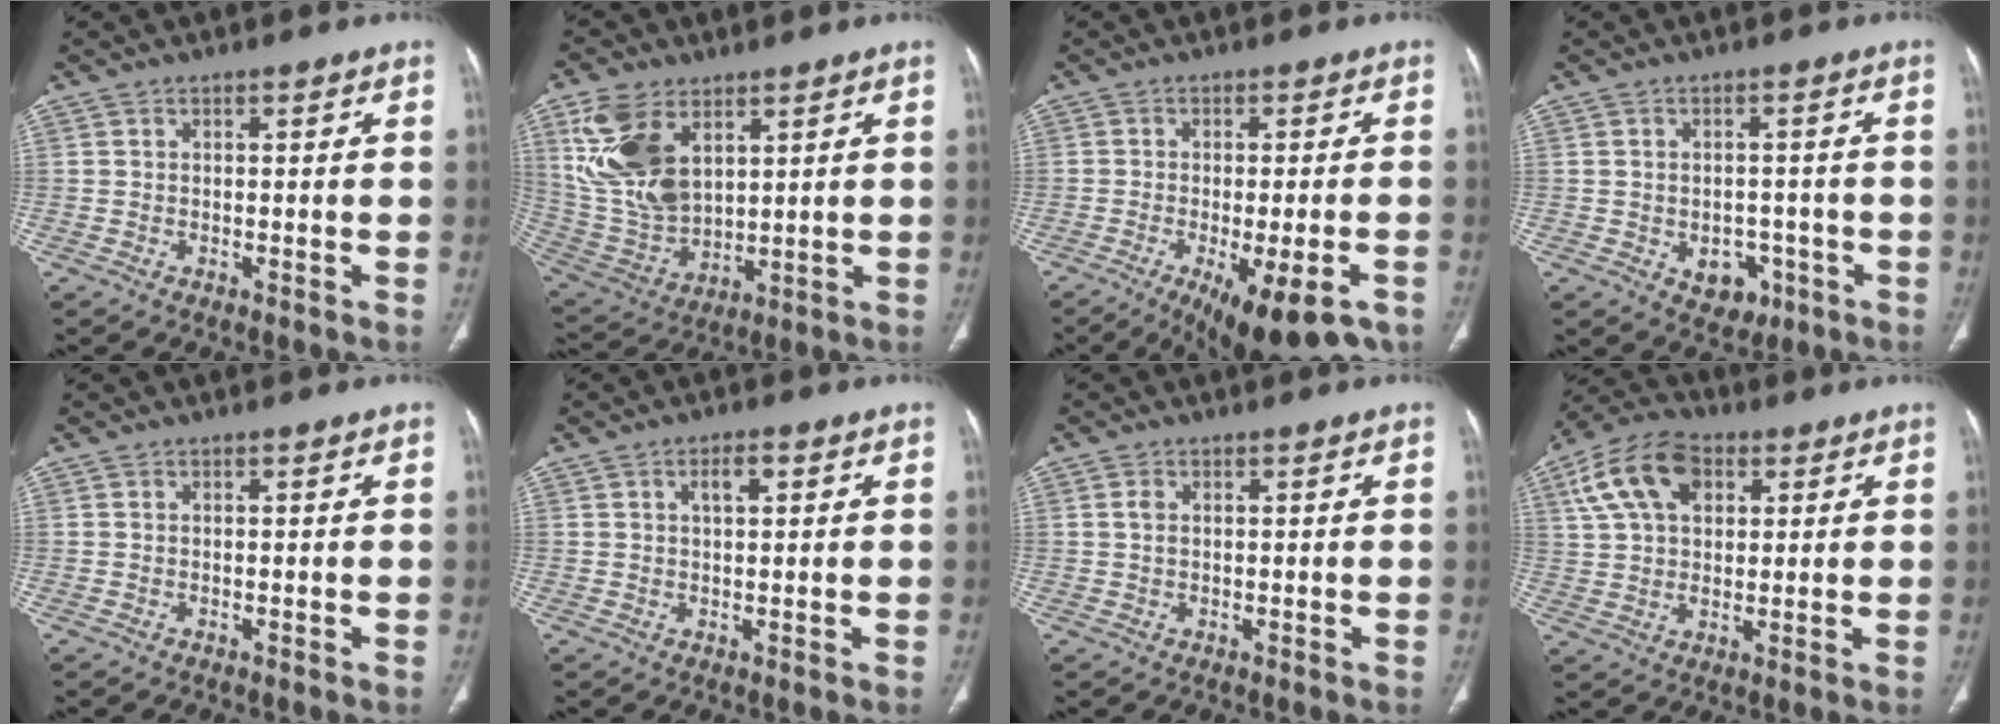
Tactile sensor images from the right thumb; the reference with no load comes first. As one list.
[{"total": 15.5, "force": [6.2, 9.4, 10.6], "torque": [-0.206, -0.021, 0.143]}, {"total": 15.9, "force": [-8.7, 5.4, 12.2], "torque": [-0.144, 0.005, -0.115]}, {"total": 7.0, "force": [-2.4, 5.2, 3.9], "torque": [-0.021, 0.018, -0.019]}, {"total": 0.0}, {"total": 2.9, "force": [1.1, 1.3, 2.3], "torque": [-0.038, 0.004, 0.019]}, {"total": 1.4, "force": [0.3, 0.9, 1.0], "torque": [-0.022, 0.001, 0.007]}, {"total": 13.1, "force": [4.9, 8.2, 9.0], "torque": [-0.163, 0.010, 0.088]}]